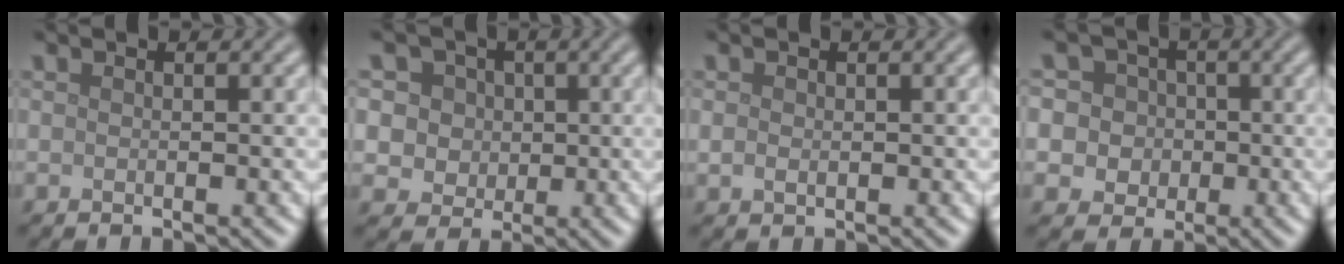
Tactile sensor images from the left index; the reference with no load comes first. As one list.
[{"total": 6.9, "force": [2.4, 5.7, 2.9], "torque": [-0.043, 0.021, 0.019]}, {"total": 0.9, "force": [0.1, 0.7, 0.6], "torque": [-0.012, -0.002, 0.003]}, {"total": 7.3, "force": [1.4, 6.6, 2.6], "torque": [-0.045, 0.038, -0.001]}]